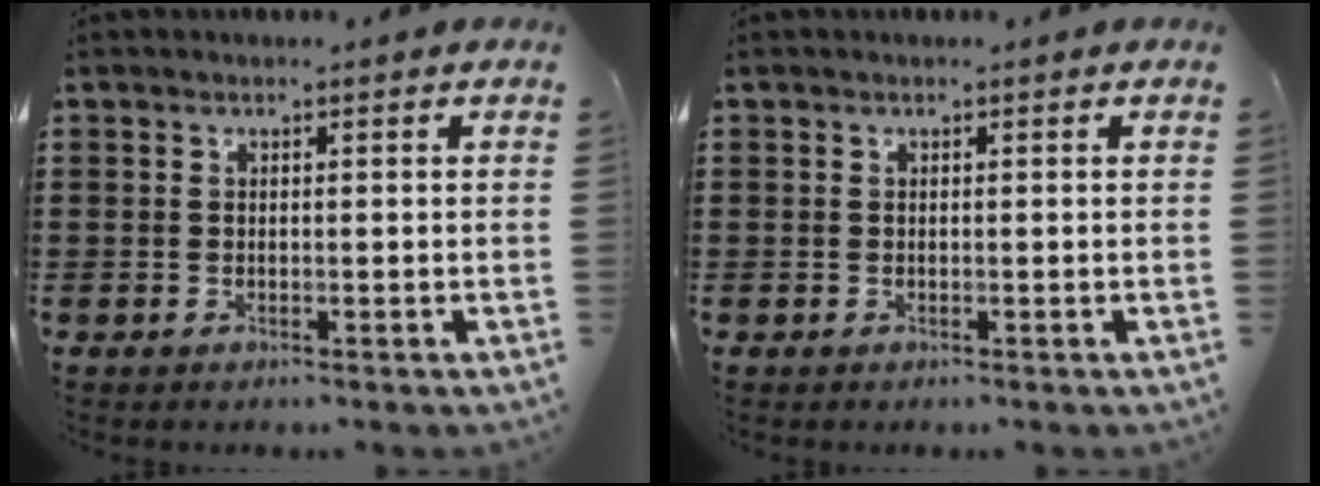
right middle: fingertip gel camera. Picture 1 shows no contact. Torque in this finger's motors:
{"motor_torque": [-0.05, 0.05, 0.02, -0.01]}